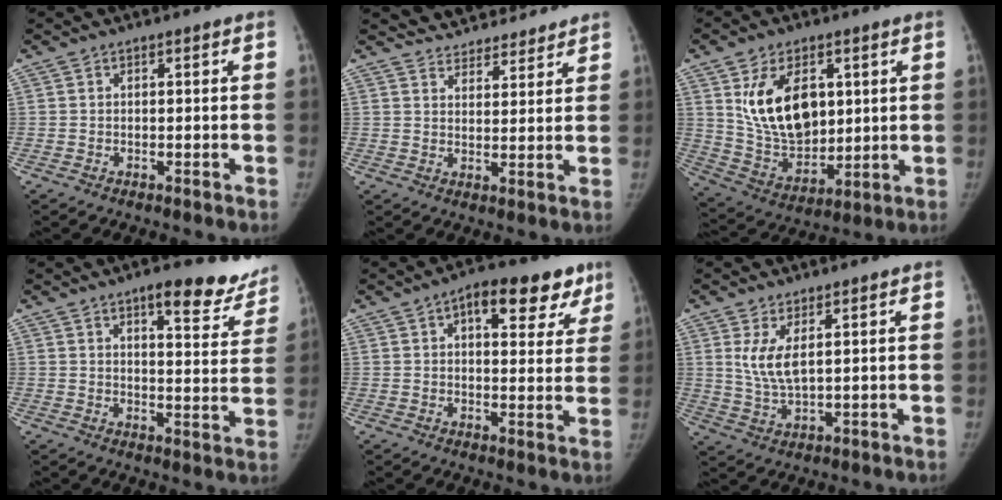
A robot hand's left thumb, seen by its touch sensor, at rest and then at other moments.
{"total": 9.2, "force": [8.7, 3.0, 1.0], "torque": [0.011, -0.030, 0.130]}
{"total": 15.9, "force": [4.6, 10.1, 11.3], "torque": [-0.159, -0.028, 0.102]}
{"total": 12.4, "force": [9.5, 4.2, 6.7], "torque": [-0.036, -0.058, 0.113]}
{"total": 13.2, "force": [7.0, 6.4, 9.2], "torque": [-0.072, -0.008, 0.088]}
{"total": 5.7, "force": [2.1, 2.1, 4.9], "torque": [-0.097, -0.019, 0.052]}